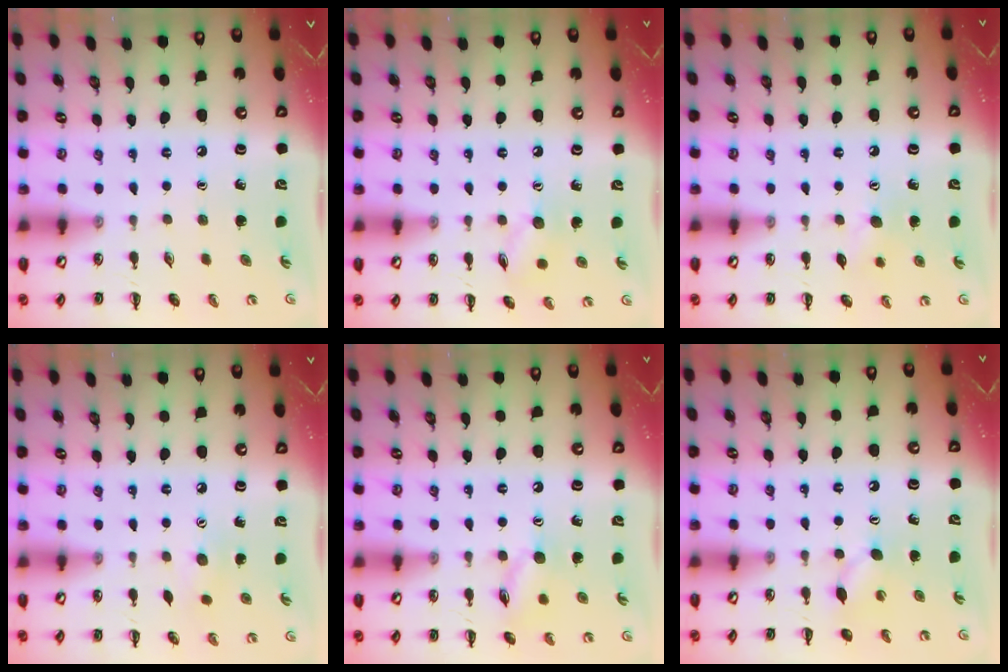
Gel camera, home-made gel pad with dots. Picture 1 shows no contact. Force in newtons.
{"total": 7.3, "press": 7.3, "slide": 0.9}
{"total": 7.5, "press": 7.3, "slide": 1.6}
{"total": 5.0, "press": 4.9, "slide": 1.1}
{"total": 9.6, "press": 9.6, "slide": 0.6}
{"total": 6.7, "press": 6.6, "slide": 1.6}